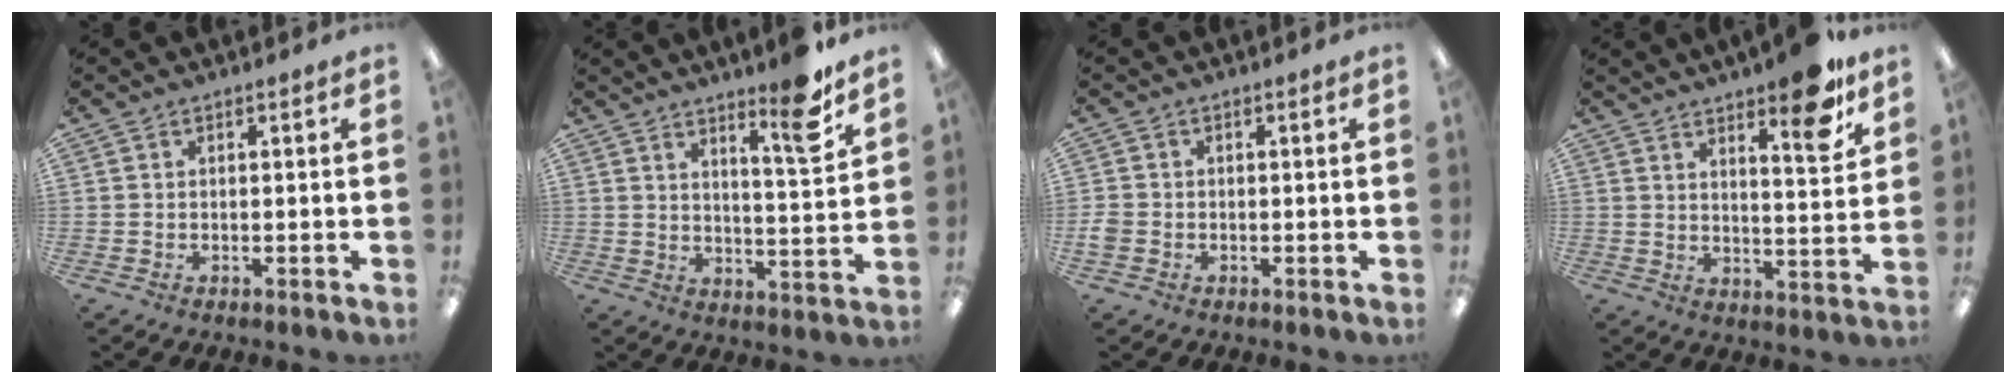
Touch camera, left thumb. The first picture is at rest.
{"total": 10.3, "force": [7.9, 1.0, 6.6], "torque": [-0.092, -0.054, 0.125]}
{"total": 2.1, "force": [-0.5, 1.7, 1.0], "torque": [-0.015, 0.004, -0.010]}
{"total": 10.8, "force": [7.9, 2.2, 6.9], "torque": [-0.089, -0.049, 0.127]}